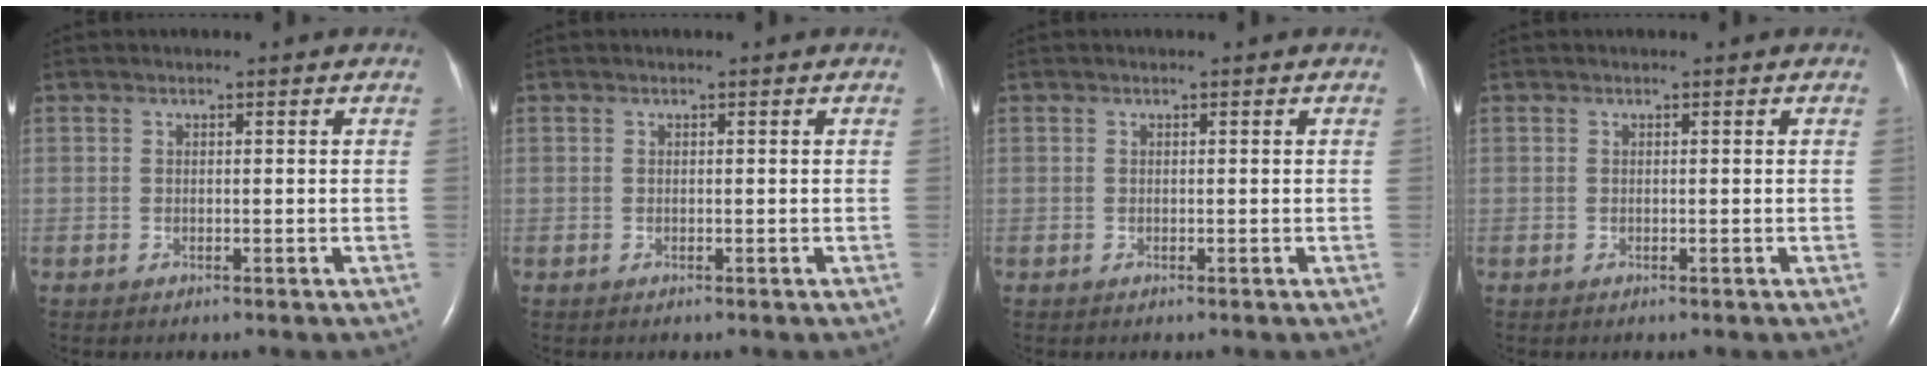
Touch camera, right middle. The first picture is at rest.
{"total": 0.0}
{"total": 0.0}
{"total": 0.0}